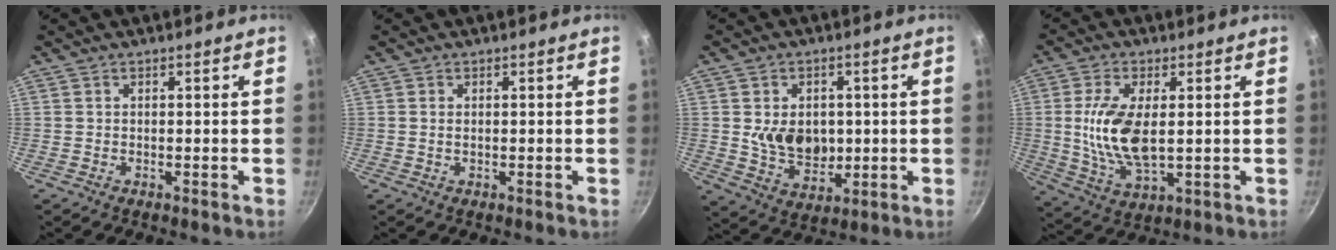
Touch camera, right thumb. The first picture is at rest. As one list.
[{"total": 0.8, "force": [0.2, 0.5, 0.6], "torque": [-0.011, 0.001, 0.002]}, {"total": 9.9, "force": [0.5, 7.4, 6.6], "torque": [-0.088, -0.016, 0.017]}, {"total": 12.1, "force": [1.0, 5.8, 10.6], "torque": [-0.204, -0.010, 0.023]}]